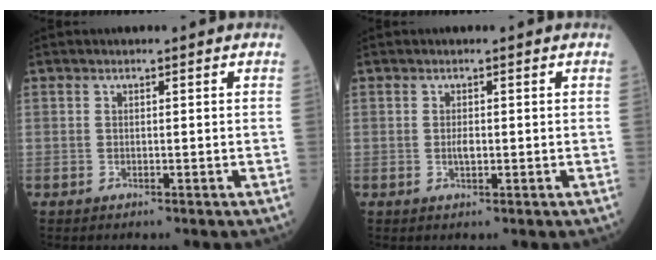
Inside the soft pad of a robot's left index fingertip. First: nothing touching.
{"total": 1.1, "force": [-0.2, 0.5, 1.0], "torque": [-0.022, -0.004, -0.003]}